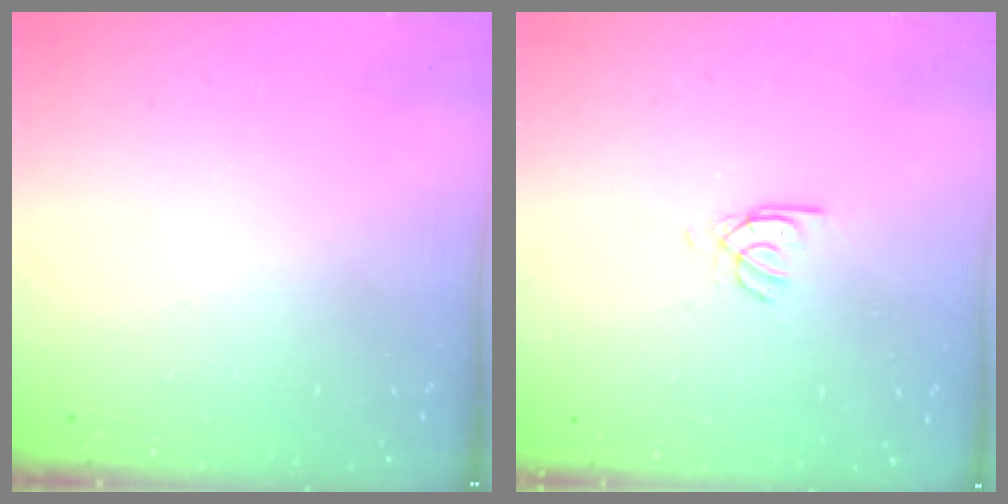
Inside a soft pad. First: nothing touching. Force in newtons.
{"total": 2.4, "press": 2.3, "slide": 0.4}